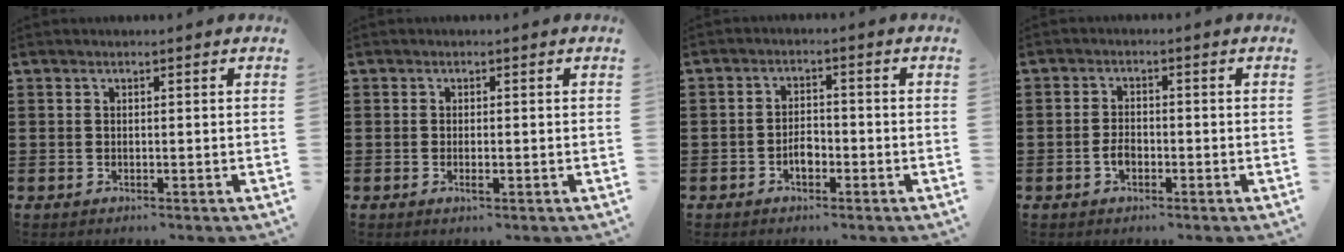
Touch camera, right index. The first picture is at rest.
{"total": 1.1, "force": [-0.3, 0.2, 1.0], "torque": [-0.018, -0.003, -0.004]}
{"total": 2.8, "force": [-1.2, 1.5, 2.0], "torque": [-0.041, 0.006, -0.024]}
{"total": 2.4, "force": [-1.0, 1.3, 1.8], "torque": [-0.044, 0.000, -0.021]}